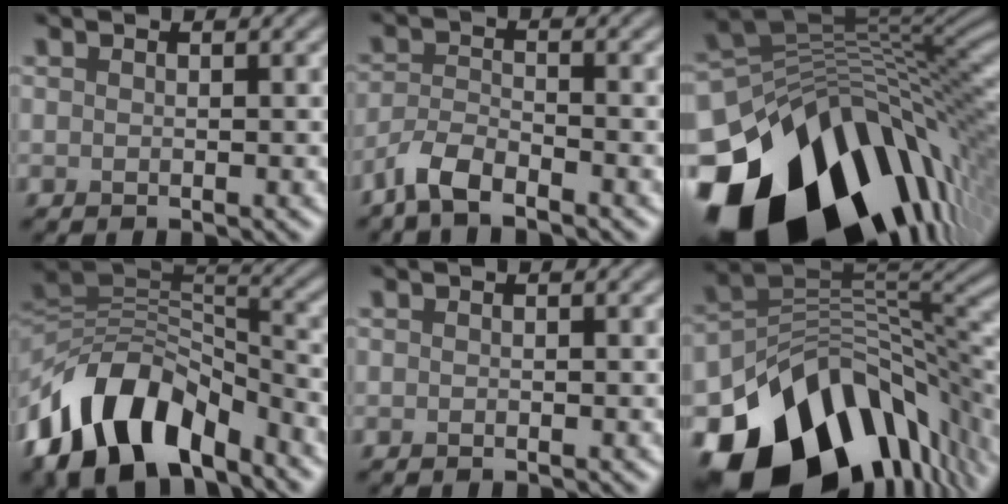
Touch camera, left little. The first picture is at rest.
{"total": 3.2, "force": [-2.6, 0.8, 1.6], "torque": [-0.036, -0.001, -0.061]}
{"total": 19.0, "force": [-7.8, 12.0, 12.6], "torque": [-0.245, -0.029, -0.124]}
{"total": 10.7, "force": [-6.7, 5.4, 6.3], "torque": [-0.107, 0.005, -0.126]}
{"total": 0.0}
{"total": 15.9, "force": [-8.6, 10.2, 8.7], "torque": [-0.153, -0.009, -0.135]}